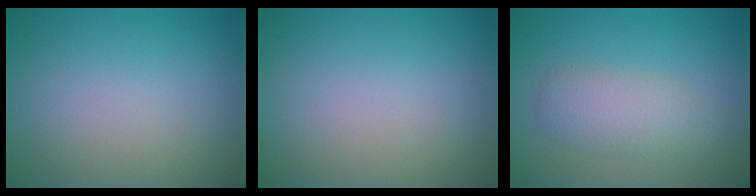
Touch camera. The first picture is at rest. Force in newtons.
{"total": 0.0}
{"total": 3.4, "press": 3.4, "slide": 0.1}